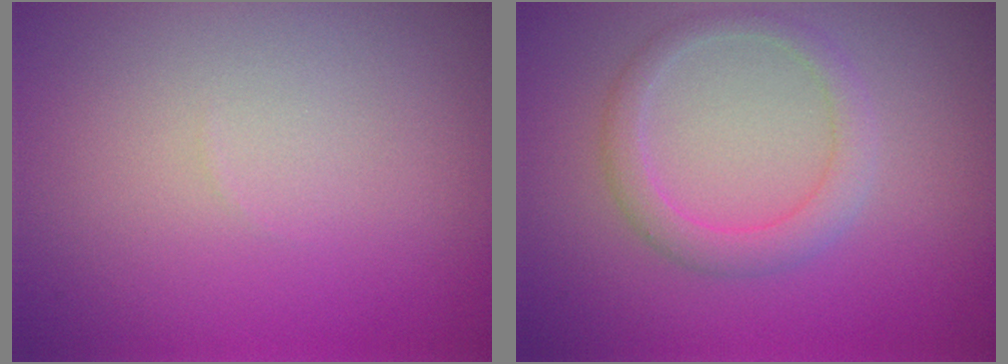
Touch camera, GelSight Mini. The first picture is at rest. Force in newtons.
{"total": 2.4, "press": 2.4, "slide": 0.2}